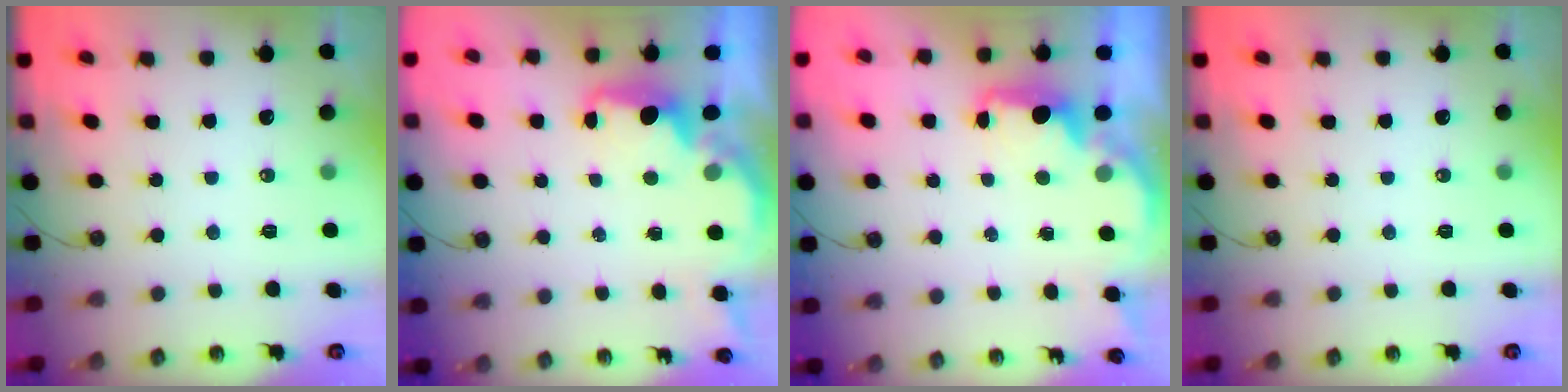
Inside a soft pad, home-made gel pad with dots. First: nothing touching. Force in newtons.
{"total": 2.2, "press": 2.0, "slide": 0.8}
{"total": 2.2, "press": 2.1, "slide": 0.8}
{"total": 0.0}